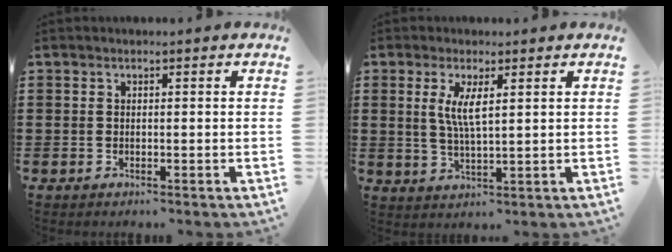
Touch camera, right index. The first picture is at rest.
{"total": 4.7, "force": [1.3, 1.1, 4.4], "torque": [-0.091, 0.001, 0.022]}